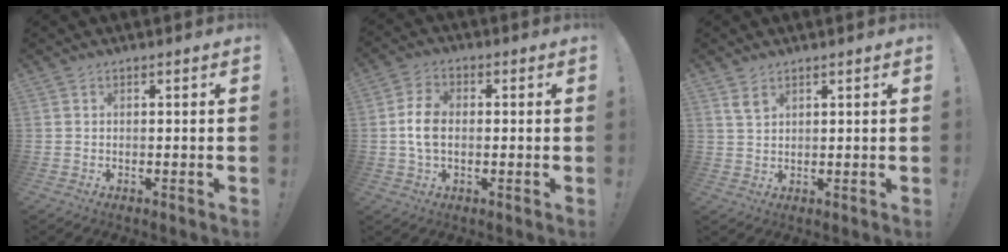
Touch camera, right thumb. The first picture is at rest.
{"total": 7.4, "force": [-0.5, 4.7, 5.6], "torque": [-0.109, 0.001, -0.011]}
{"total": 3.2, "force": [2.3, 1.6, 1.7], "torque": [-0.020, -0.013, 0.040]}